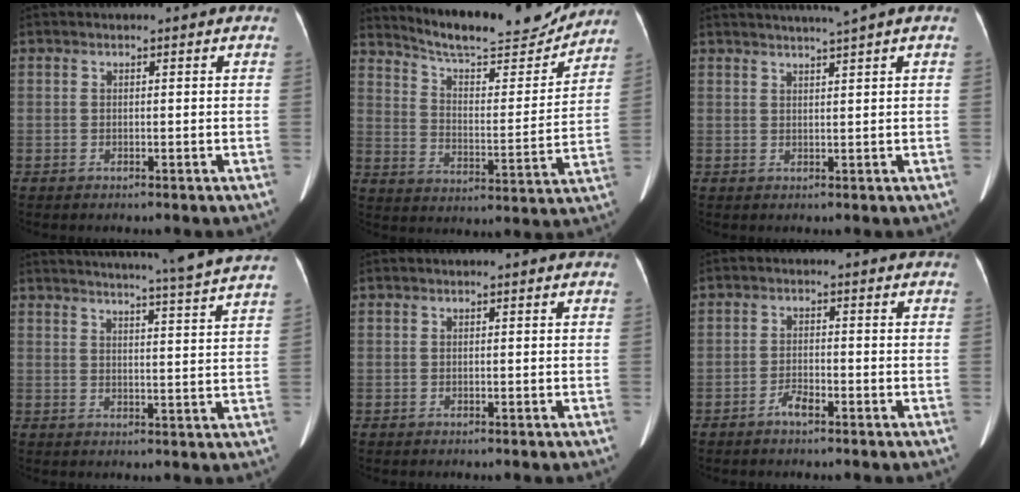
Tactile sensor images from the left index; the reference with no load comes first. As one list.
[{"total": 16.9, "force": [15.9, 2.5, 5.1], "torque": [-0.083, -0.018, 0.232]}, {"total": 4.1, "force": [3.4, -1.2, 2.0], "torque": [-0.028, 0.005, 0.055]}, {"total": 17.8, "force": [16.3, -2.0, 6.9], "torque": [-0.114, -0.049, 0.194]}, {"total": 0.0}, {"total": 2.3, "force": [-1.7, 0.6, 1.5], "torque": [-0.030, 0.000, -0.032]}]